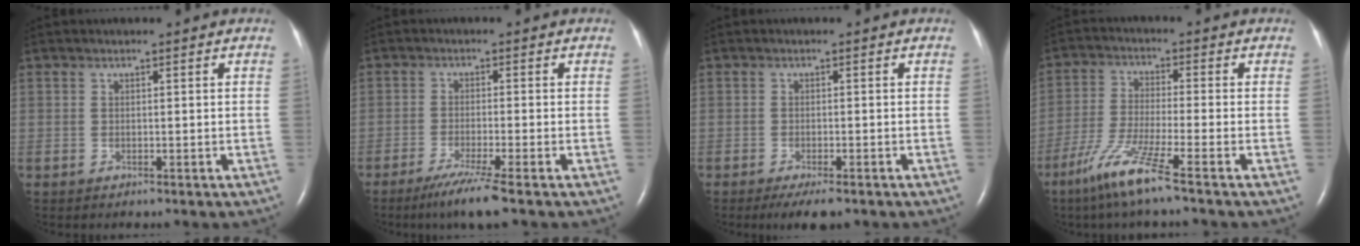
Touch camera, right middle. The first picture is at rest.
{"total": 5.9, "force": [-4.1, -0.9, 4.1], "torque": [-0.078, -0.020, -0.077]}
{"total": 4.3, "force": [-3.1, 1.0, 2.9], "torque": [-0.043, -0.009, -0.043]}
{"total": 8.5, "force": [-5.4, -0.8, 6.4], "torque": [-0.132, -0.029, -0.112]}